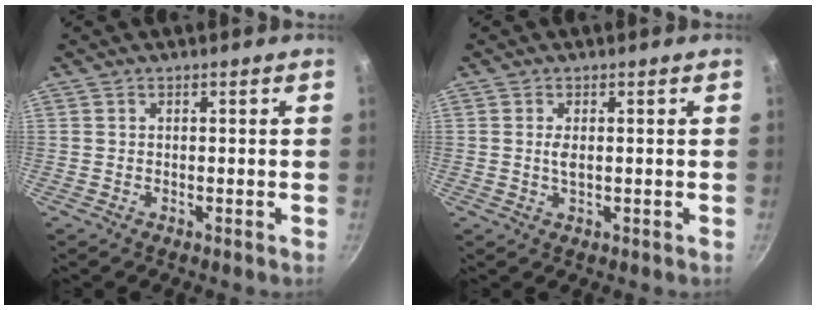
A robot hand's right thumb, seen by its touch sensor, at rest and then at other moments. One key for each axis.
{"total": 1.8, "fx": 0.2, "fy": 0.7, "fz": 1.6, "tx": -0.035, "ty": -0.002, "tz": 0.005}